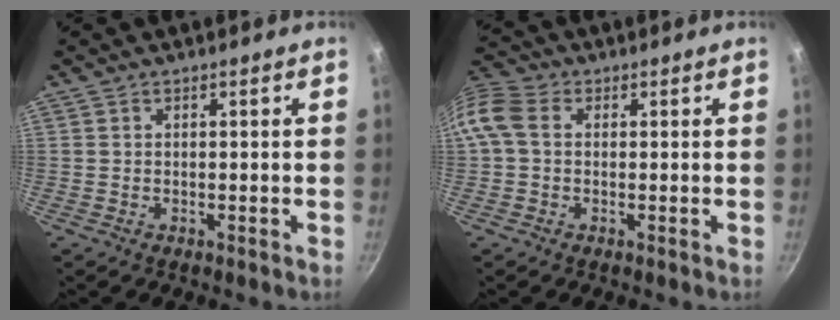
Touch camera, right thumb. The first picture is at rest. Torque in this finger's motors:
{"motor_torque": [2.33, 2.67, 1.22, 0.05, 0.59]}